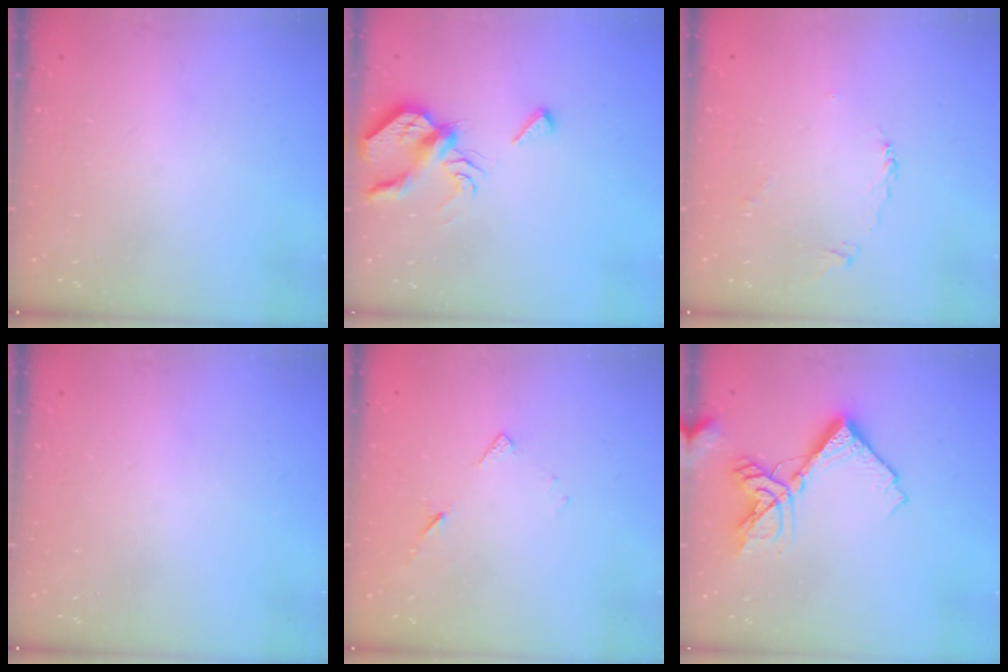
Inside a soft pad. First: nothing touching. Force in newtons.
{"total": 8.4, "press": 8.4, "slide": 0.9}
{"total": 2.3, "press": 2.2, "slide": 0.7}
{"total": 0.0}
{"total": 5.8, "press": 5.8, "slide": 0.7}
{"total": 13.7, "press": 13.6, "slide": 1.5}